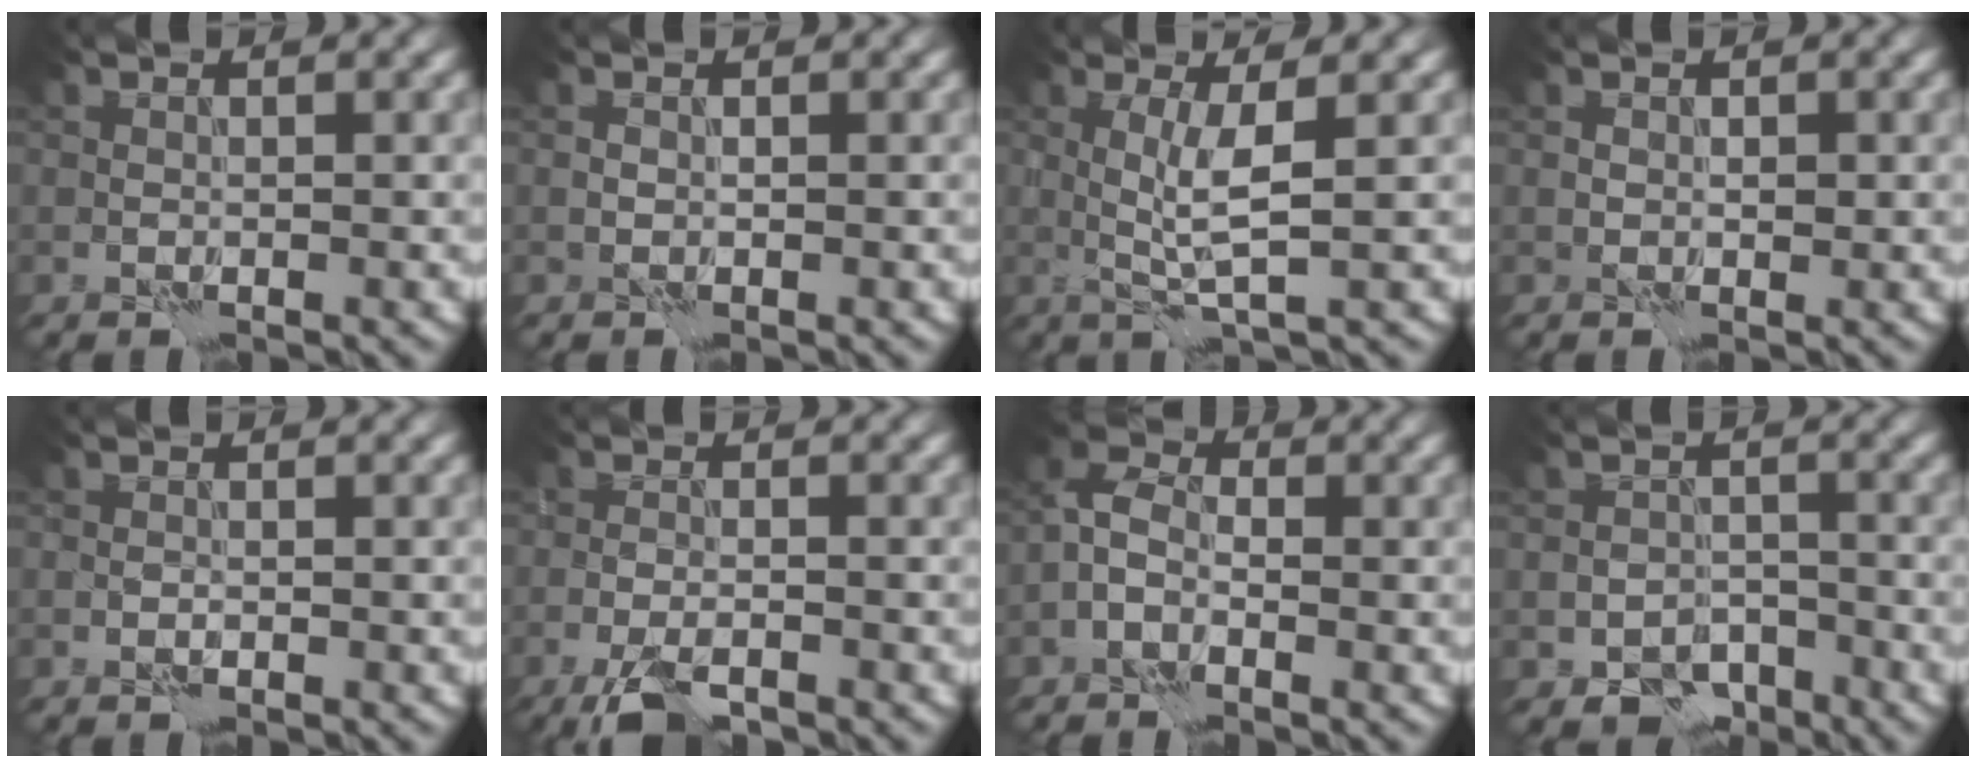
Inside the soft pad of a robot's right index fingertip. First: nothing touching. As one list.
[{"total": 0.0}, {"total": 3.2, "force": [0.5, 0.3, 3.2], "torque": [-0.068, -0.003, 0.012]}, {"total": 0.7, "force": [0.0, 0.4, 0.6], "torque": [-0.010, 0.002, 0.003]}, {"total": 0.5, "force": [-0.3, 0.3, 0.3], "torque": [-0.007, 0.000, -0.005]}, {"total": 4.0, "force": [-2.8, 1.1, 2.6], "torque": [-0.053, -0.008, -0.056]}, {"total": 2.3, "force": [-1.1, 1.3, 1.5], "torque": [-0.031, 0.014, -0.033]}, {"total": 3.7, "force": [-2.5, 2.5, 1.4], "torque": [-0.016, -0.003, -0.044]}]